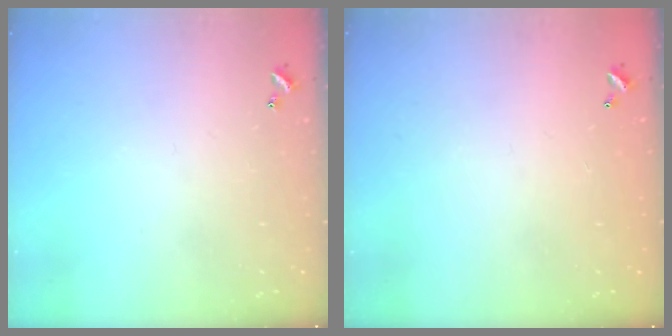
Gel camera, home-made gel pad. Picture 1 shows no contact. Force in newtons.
{"total": 2.8, "press": 2.8, "slide": 0.1}